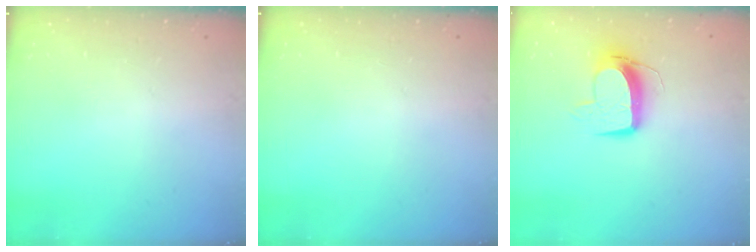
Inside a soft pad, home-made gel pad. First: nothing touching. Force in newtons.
{"total": 0.0}
{"total": 10.3, "press": 10.2, "slide": 1.1}